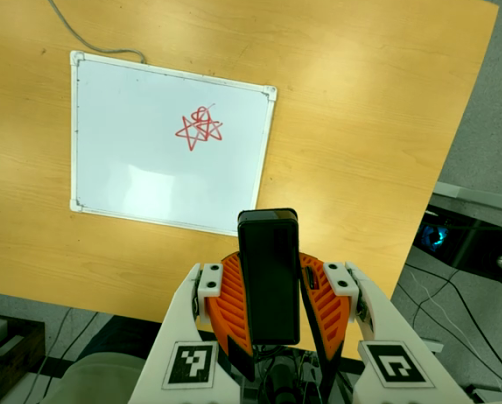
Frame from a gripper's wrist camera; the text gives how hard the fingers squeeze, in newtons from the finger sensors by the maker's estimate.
{"total": 9.7, "left": 8.3, "right": 11.2}